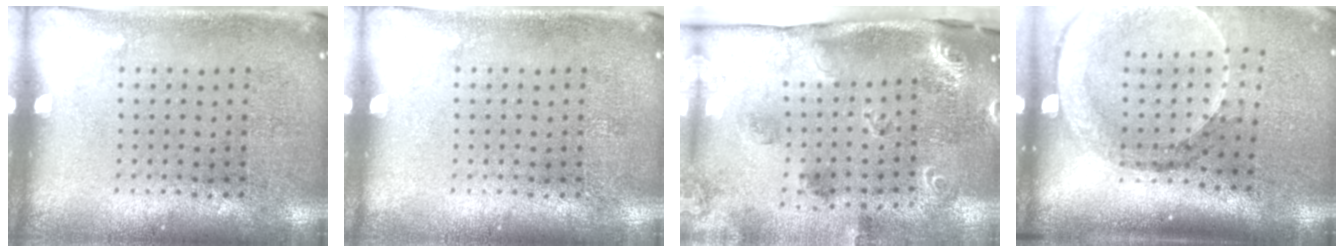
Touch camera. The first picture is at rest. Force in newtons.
{"total": 0.0}
{"total": 2.1, "press": 1.8, "slide": 1.1}
{"total": 2.8, "press": 2.1, "slide": 1.8}